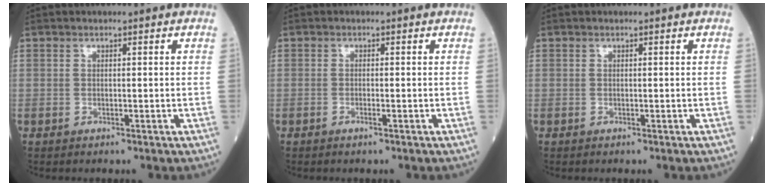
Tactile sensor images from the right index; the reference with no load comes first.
{"total": 0.6, "force": [-0.3, 0.0, 0.6], "torque": [-0.014, 0.000, -0.002]}
{"total": 0.0}